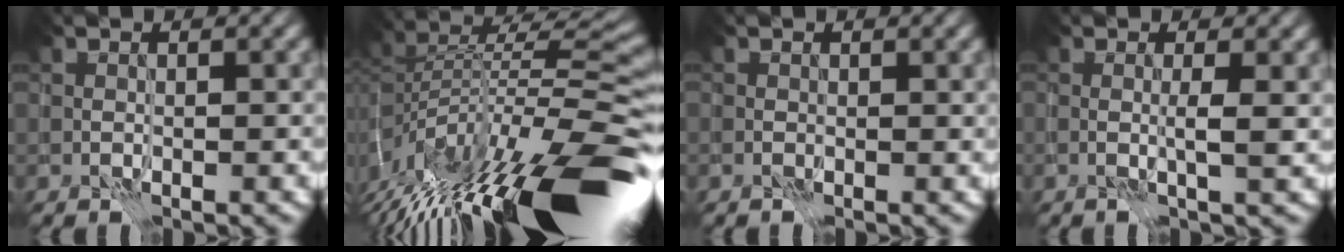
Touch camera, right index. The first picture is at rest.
{"total": 15.1, "force": [-8.2, 4.3, 11.9], "torque": [-0.212, 0.009, -0.137]}
{"total": 0.0}
{"total": 1.5, "force": [0.1, 0.0, 1.4], "torque": [-0.027, 0.002, 0.002]}